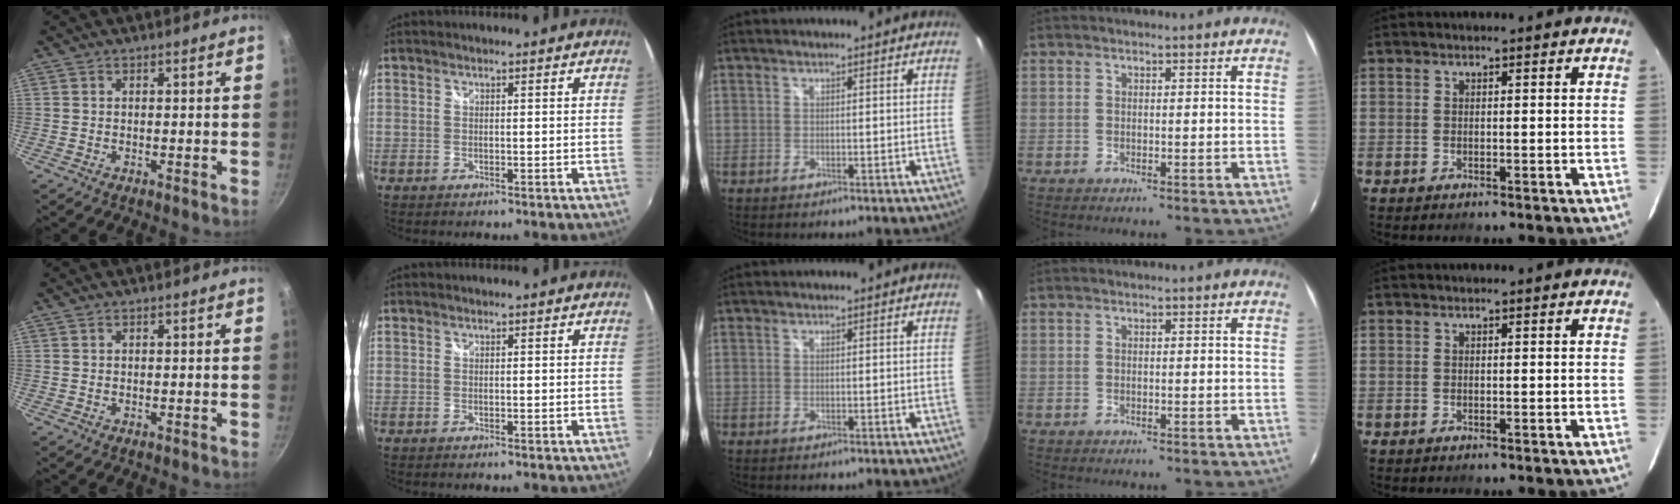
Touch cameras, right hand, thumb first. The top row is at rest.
{}